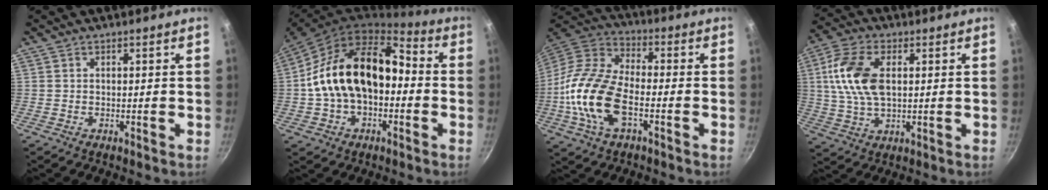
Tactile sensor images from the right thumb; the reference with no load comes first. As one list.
[{"total": 19.5, "force": [-1.2, 13.0, 14.5], "torque": [-0.229, 0.055, -0.028]}, {"total": 18.2, "force": [-4.3, 9.5, 14.8], "torque": [-0.288, 0.036, -0.102]}, {"total": 12.4, "force": [2.2, 7.1, 9.9], "torque": [-0.186, 0.007, 0.036]}]